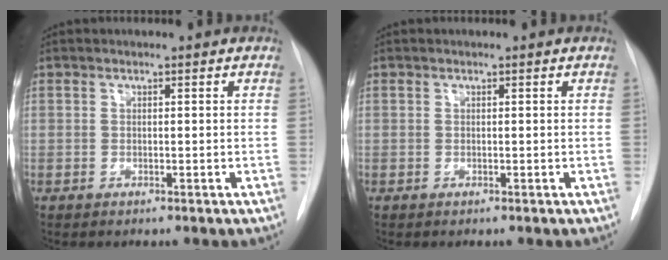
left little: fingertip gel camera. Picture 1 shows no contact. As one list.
[{"total": 0.0}]